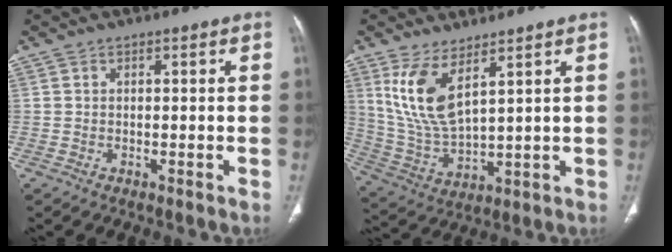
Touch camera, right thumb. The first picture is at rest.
{"total": 10.8, "force": [5.5, 4.0, 8.4], "torque": [-0.172, -0.035, 0.128]}